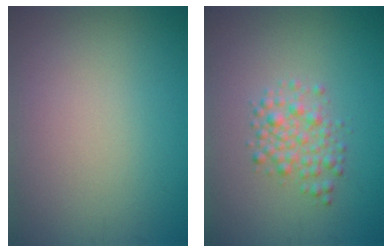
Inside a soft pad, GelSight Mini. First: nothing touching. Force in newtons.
{"total": 2.6, "press": 2.6, "slide": 0.0}